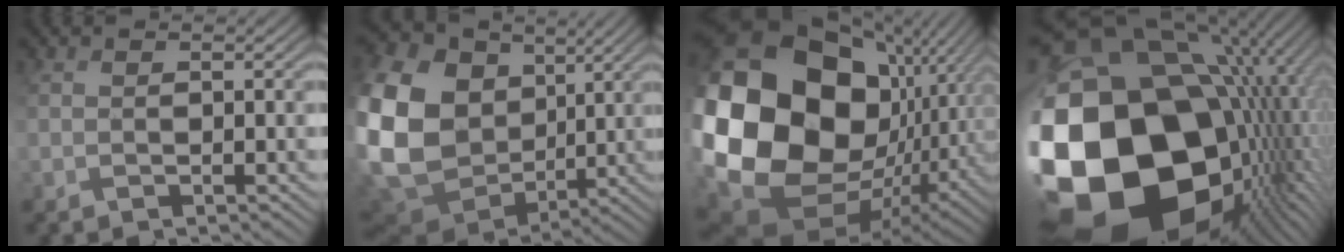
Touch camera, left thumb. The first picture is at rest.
{"total": 19.6, "force": [3.9, 15.7, 11.0], "torque": [-0.317, 0.006, 0.098]}
{"total": 22.7, "force": [2.3, 17.4, 14.4], "torque": [-0.350, -0.041, 0.079]}
{"total": 23.5, "force": [-2.6, 18.7, 14.0], "torque": [-0.303, -0.036, -0.059]}